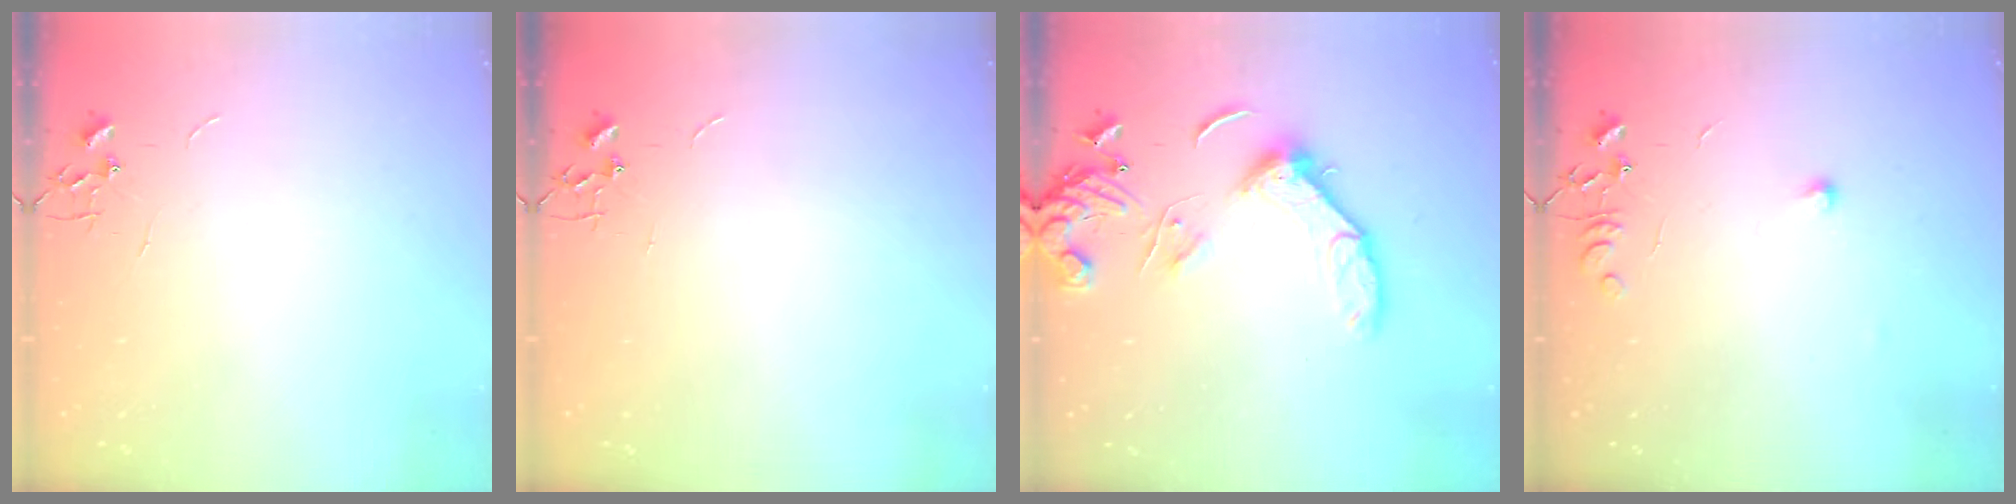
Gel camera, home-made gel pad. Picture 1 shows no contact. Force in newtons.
{"total": 0.0}
{"total": 13.5, "press": 13.4, "slide": 1.7}
{"total": 7.8, "press": 7.8, "slide": 0.5}